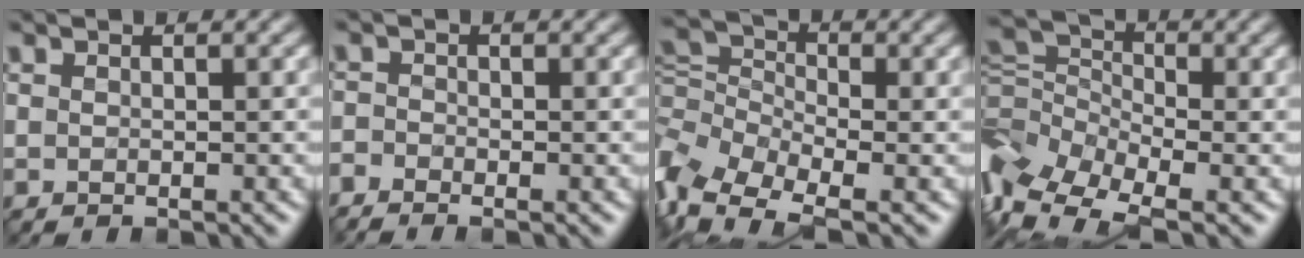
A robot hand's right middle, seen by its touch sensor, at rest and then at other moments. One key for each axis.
{"total": 1.6, "fx": -1.5, "fy": 0.4, "fz": 0.5, "tx": -0.015, "ty": -0.007, "tz": -0.036}
{"total": 7.7, "fx": -2.5, "fy": 4.9, "fz": 5.4, "tx": -0.125, "ty": 0.004, "tz": -0.067}
{"total": 10.0, "fx": -3.5, "fy": 6.3, "fz": 6.9, "tx": -0.166, "ty": 0.005, "tz": -0.084}